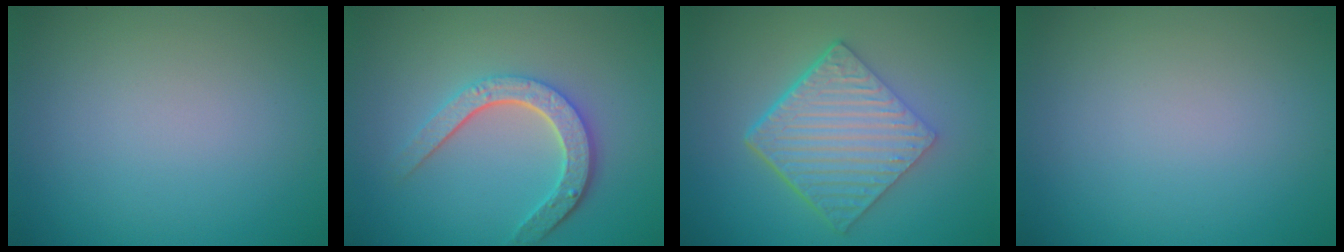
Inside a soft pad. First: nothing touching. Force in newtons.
{"total": 4.6, "press": 3.5, "slide": 2.9}
{"total": 7.1, "press": 4.7, "slide": 5.3}
{"total": 0.0}